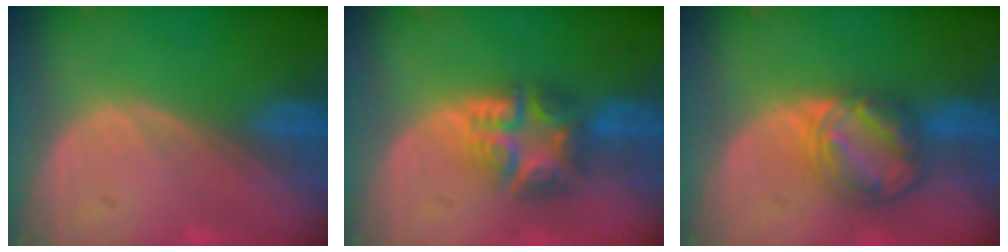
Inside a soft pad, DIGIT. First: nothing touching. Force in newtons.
{"total": 7.9, "press": 6.7, "slide": 4.1}
{"total": 8.0, "press": 6.8, "slide": 4.2}